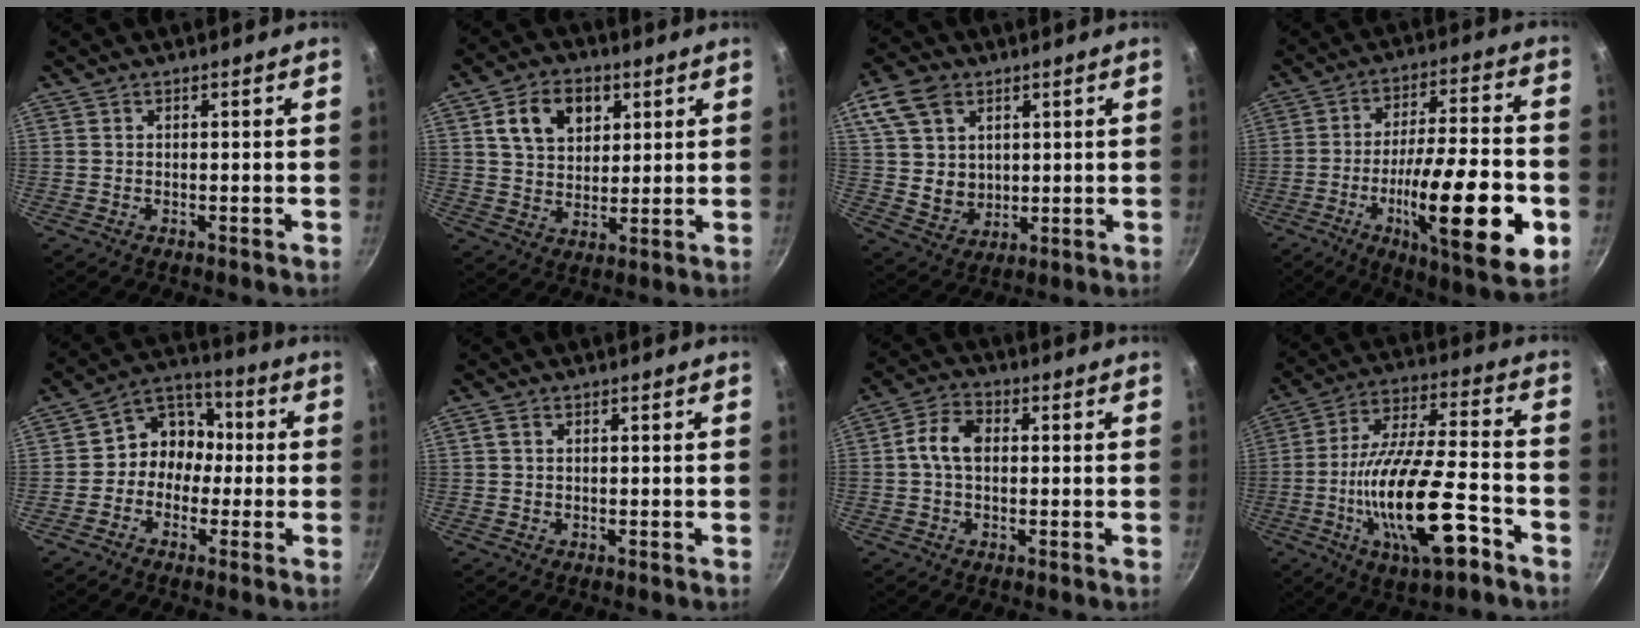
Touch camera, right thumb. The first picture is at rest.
{"total": 11.2, "force": [4.1, 7.9, 6.7], "torque": [-0.090, -0.005, 0.068]}
{"total": 13.2, "force": [4.9, 10.3, 6.7], "torque": [-0.108, -0.013, 0.101]}
{"total": 23.7, "force": [-6.9, 6.2, 21.8], "torque": [-0.323, 0.021, -0.105]}
{"total": 8.8, "force": [-0.9, 7.7, 4.2], "torque": [-0.019, 0.035, -0.037]}
{"total": 1.4, "force": [0.5, 1.0, 0.8], "torque": [-0.014, 0.001, 0.009]}
{"total": 6.8, "force": [0.5, 4.6, 4.9], "torque": [-0.084, 0.019, -0.002]}
{"total": 20.5, "force": [-7.8, 6.8, 17.7], "torque": [-0.308, 0.031, -0.138]}